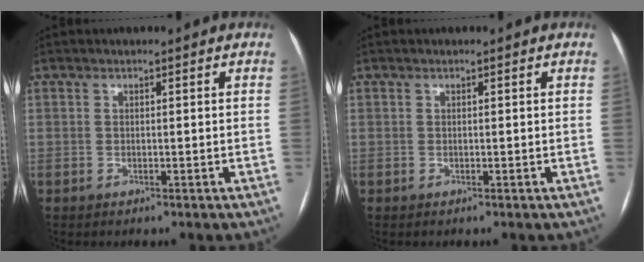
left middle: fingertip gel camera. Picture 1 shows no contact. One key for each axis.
{"total": 0.0}